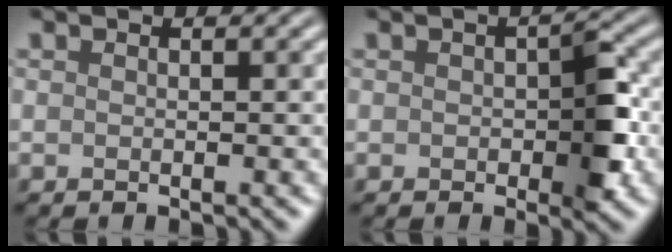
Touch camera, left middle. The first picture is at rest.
{"total": 3.7, "force": [-0.3, 1.7, 3.3], "torque": [-0.042, -0.001, -0.004]}